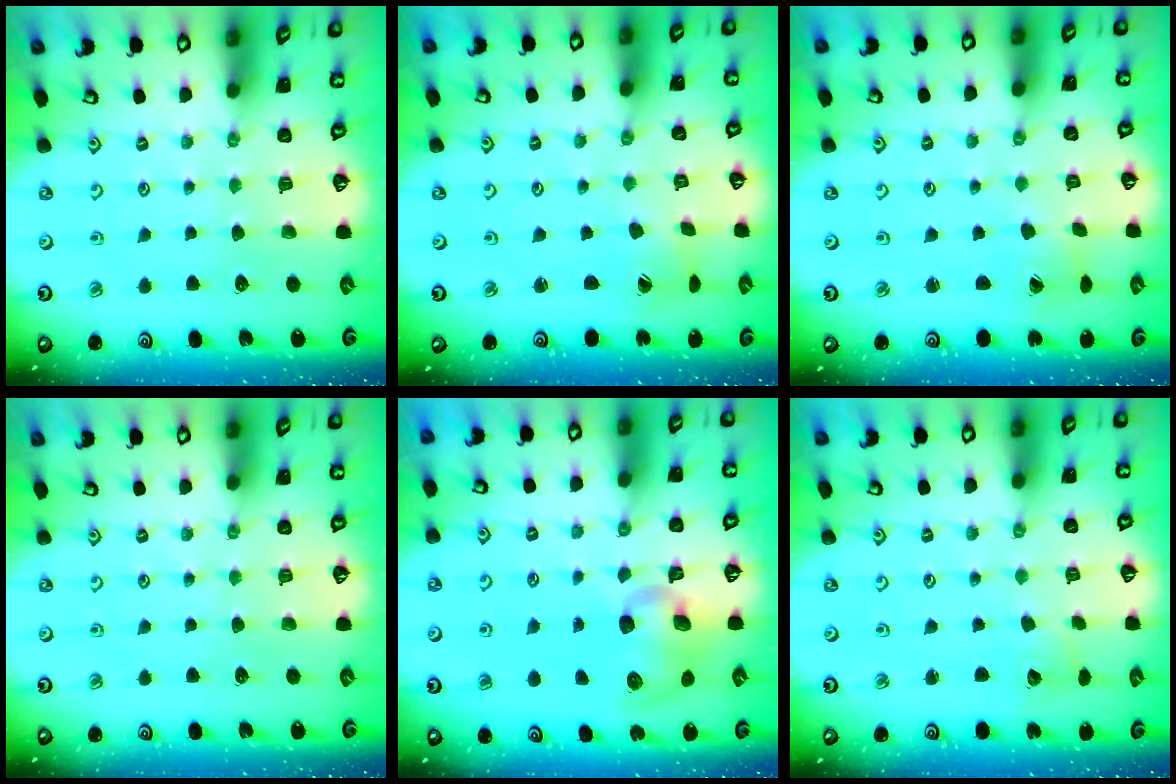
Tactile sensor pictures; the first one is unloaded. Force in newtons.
{"total": 2.2, "press": 2.2, "slide": 0.3}
{"total": 1.7, "press": 1.7, "slide": 0.2}
{"total": 0.0}
{"total": 9.6, "press": 9.6, "slide": 1.2}
{"total": 2.3, "press": 2.3, "slide": 0.4}